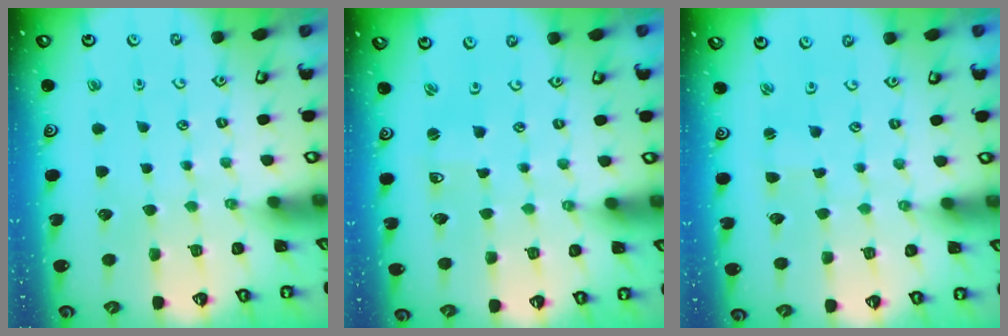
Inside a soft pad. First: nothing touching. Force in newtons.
{"total": 1.7, "press": 1.7, "slide": 0.3}
{"total": 0.9, "press": 0.9, "slide": 0.2}